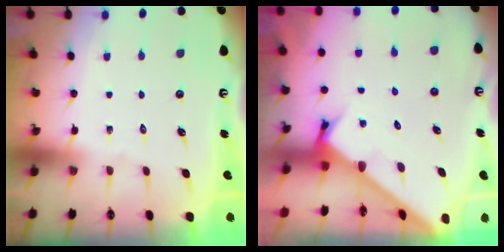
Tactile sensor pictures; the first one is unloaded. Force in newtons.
{"total": 2.4, "press": 2.4, "slide": 0.2}